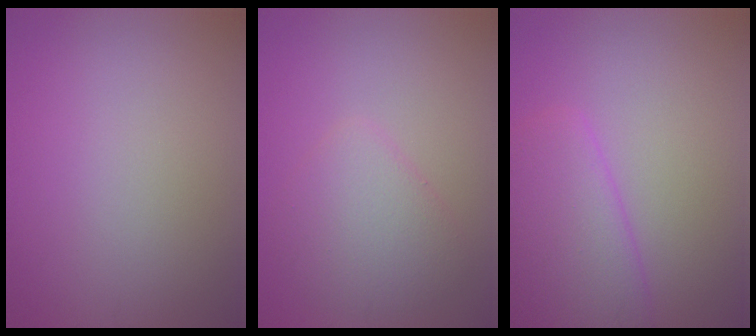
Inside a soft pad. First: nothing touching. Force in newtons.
{"total": 3.3, "press": 3.3, "slide": 0.2}
{"total": 5.2, "press": 5.2, "slide": 0.3}